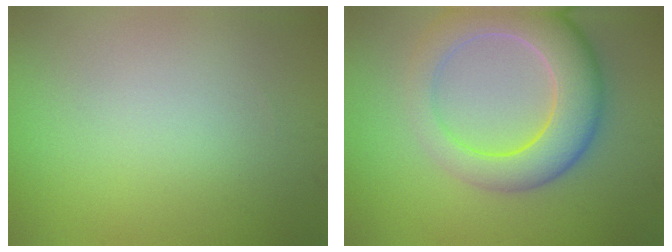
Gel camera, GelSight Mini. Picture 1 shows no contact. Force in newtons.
{"total": 8.4, "press": 8.4, "slide": 0.8}